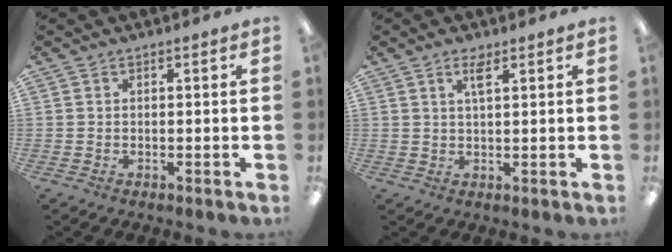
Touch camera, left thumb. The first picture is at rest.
{"total": 3.2, "force": [1.9, 0.9, 2.3], "torque": [-0.045, 0.001, 0.031]}